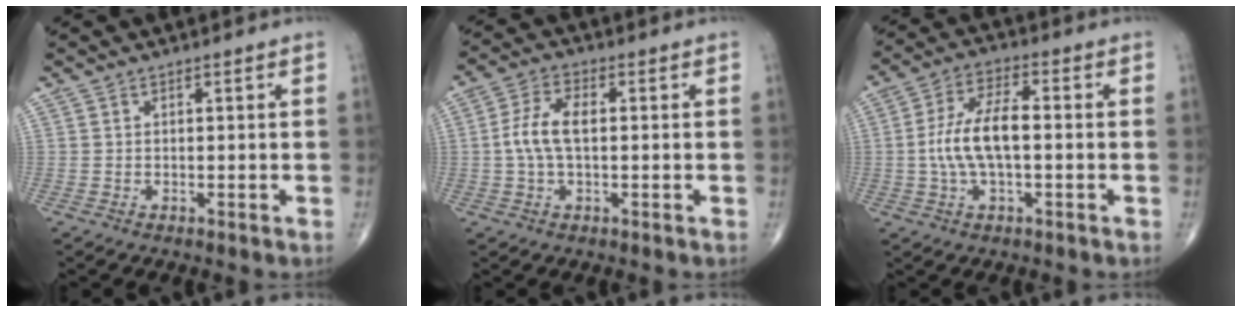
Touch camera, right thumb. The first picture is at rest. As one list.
[{"total": 6.7, "force": [0.1, 3.4, 5.8], "torque": [-0.126, 0.018, -0.003]}, {"total": 10.3, "force": [-0.7, 4.4, 9.3], "torque": [-0.189, 0.023, -0.016]}]